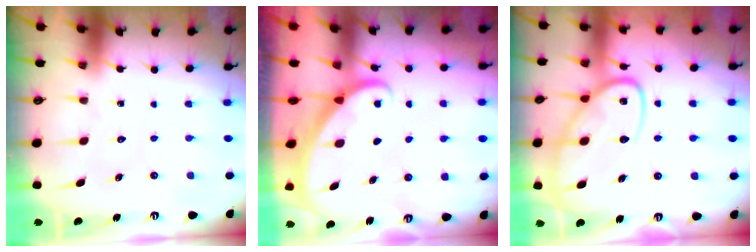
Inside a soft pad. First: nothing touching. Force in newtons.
{"total": 2.1, "press": 2.1, "slide": 0.1}
{"total": 13.5, "press": 13.5, "slide": 1.2}